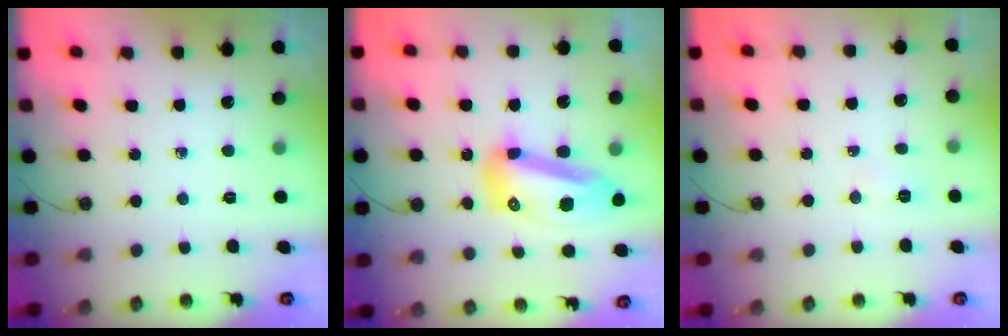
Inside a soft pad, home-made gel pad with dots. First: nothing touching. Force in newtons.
{"total": 15.0, "press": 14.9, "slide": 1.8}
{"total": 3.9, "press": 3.9, "slide": 0.2}